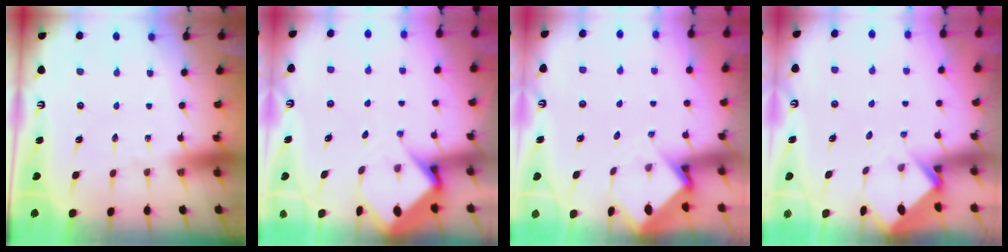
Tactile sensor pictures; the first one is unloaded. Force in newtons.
{"total": 5.6, "press": 5.6, "slide": 0.7}
{"total": 3.7, "press": 3.7, "slide": 0.2}
{"total": 3.6, "press": 3.6, "slide": 0.3}